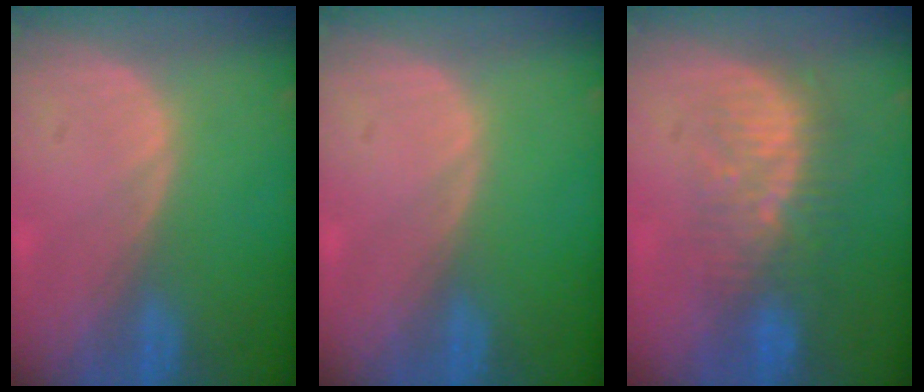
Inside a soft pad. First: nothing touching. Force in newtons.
{"total": 0.0}
{"total": 8.1, "press": 7.7, "slide": 2.7}